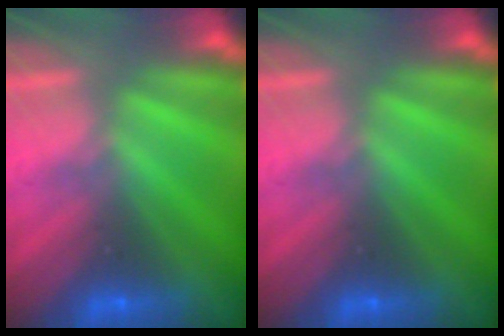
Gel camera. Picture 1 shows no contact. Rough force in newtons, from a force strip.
{"total": 0.0}